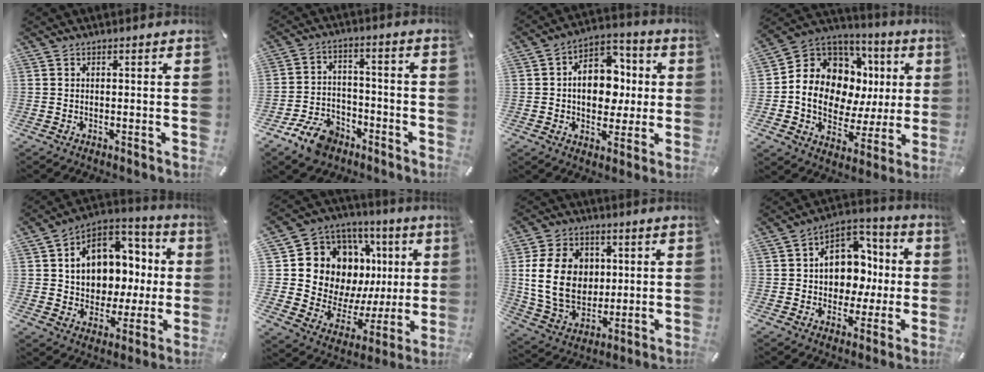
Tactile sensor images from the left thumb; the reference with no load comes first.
{"total": 10.1, "force": [-6.7, 6.2, 4.1], "torque": [-0.073, 0.050, -0.120]}
{"total": 12.4, "force": [-0.3, 9.4, 8.0], "torque": [-0.128, 0.004, -0.004]}
{"total": 13.2, "force": [2.6, 10.8, 7.2], "torque": [-0.125, -0.041, 0.049]}
{"total": 12.5, "force": [1.4, 10.9, 6.0], "torque": [-0.093, -0.022, 0.035]}
{"total": 17.8, "force": [6.7, 13.7, 9.2], "torque": [-0.147, -0.057, 0.144]}
{"total": 15.6, "force": [2.1, 12.6, 9.0], "torque": [-0.193, 0.008, 0.041]}
{"total": 12.1, "force": [0.1, 10.5, 5.9], "torque": [-0.075, -0.005, 0.010]}